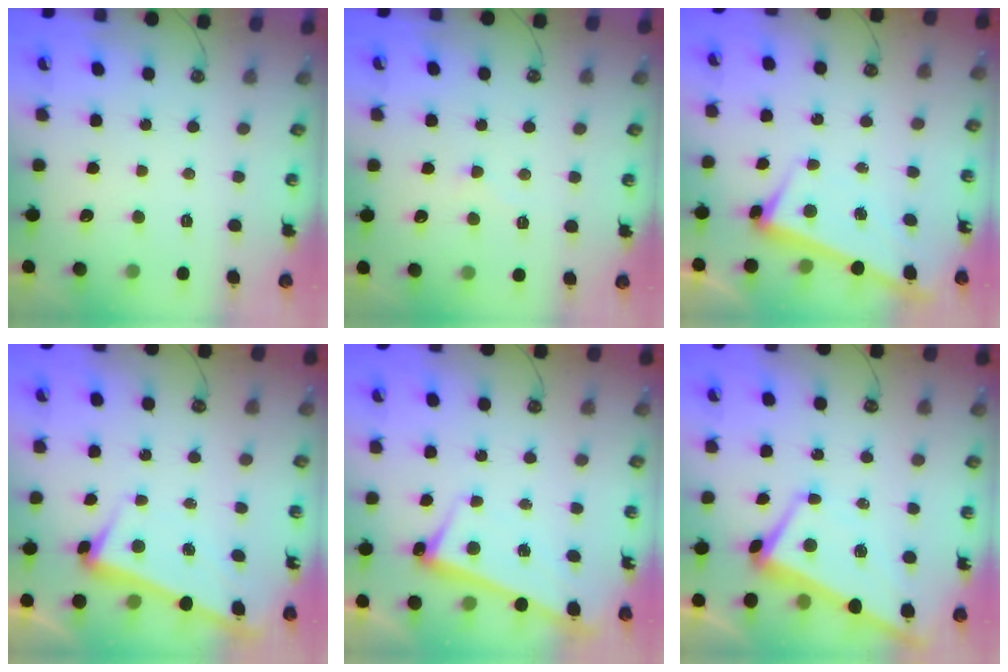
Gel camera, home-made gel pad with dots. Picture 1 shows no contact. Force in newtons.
{"total": 2.7, "press": 2.7, "slide": 0.5}
{"total": 2.6, "press": 2.5, "slide": 0.7}
{"total": 3.3, "press": 3.1, "slide": 1.1}
{"total": 2.6, "press": 2.5, "slide": 0.8}
{"total": 1.5, "press": 1.3, "slide": 0.8}